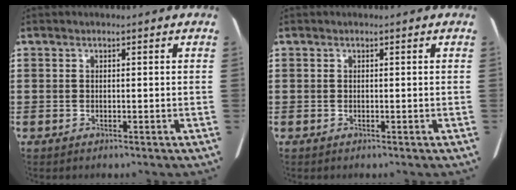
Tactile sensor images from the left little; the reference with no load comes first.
{"total": 0.0}